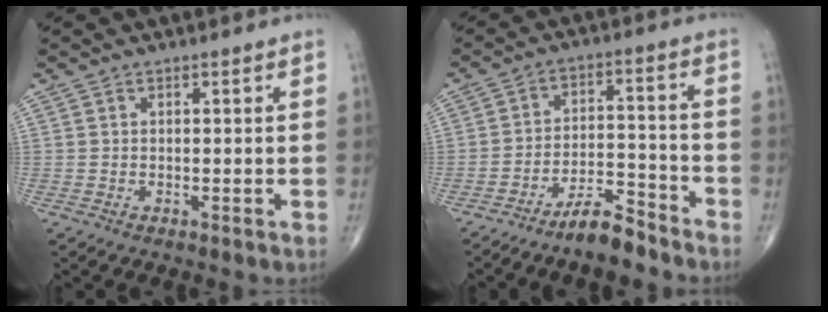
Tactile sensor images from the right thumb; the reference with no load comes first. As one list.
[{"total": 7.5, "force": [-6.4, 1.8, 3.5], "torque": [-0.056, 0.057, -0.115]}]